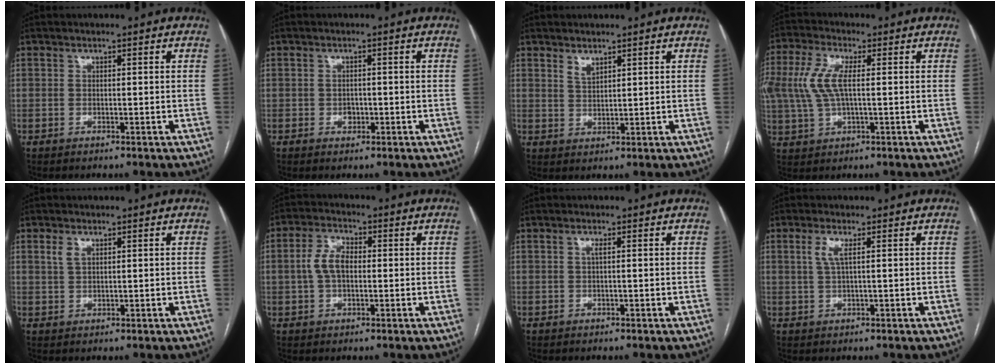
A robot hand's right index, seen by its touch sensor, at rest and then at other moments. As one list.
[{"total": 1.6, "force": [-0.6, 1.3, 0.9], "torque": [-0.012, -0.001, -0.004]}, {"total": 2.0, "force": [1.6, 0.7, 1.0], "torque": [-0.020, -0.005, 0.036]}, {"total": 10.8, "force": [1.5, 4.8, 9.6], "torque": [-0.236, 0.013, 0.031]}, {"total": 2.0, "force": [1.1, 1.0, 1.3], "torque": [-0.031, 0.006, 0.026]}, {"total": 5.9, "force": [0.2, 3.4, 4.8], "torque": [-0.106, 0.017, 0.003]}, {"total": 0.8, "force": [0.2, 0.0, 0.7], "torque": [-0.015, 0.002, 0.002]}, {"total": 2.5, "force": [0.8, 0.2, 2.4], "torque": [-0.058, 0.003, 0.018]}]